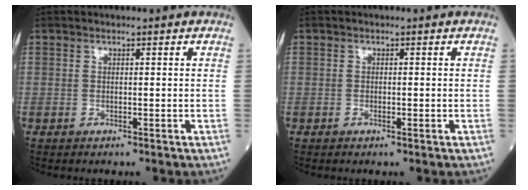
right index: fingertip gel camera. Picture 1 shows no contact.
{"total": 0.8, "force": [-0.2, 0.1, 0.7], "torque": [-0.008, -0.001, -0.003]}